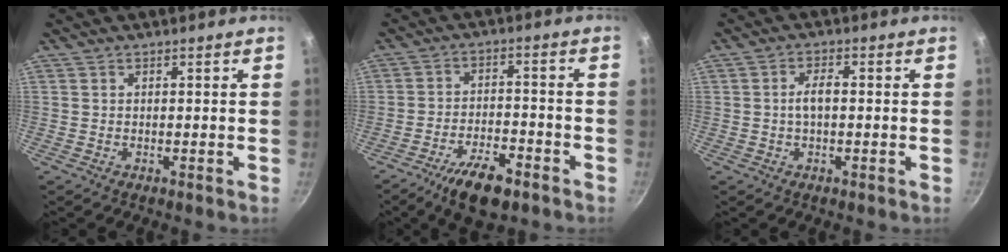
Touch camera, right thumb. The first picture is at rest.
{"total": 10.4, "force": [-6.5, 4.0, 7.0], "torque": [-0.115, 0.035, -0.107]}
{"total": 3.3, "force": [-0.2, 1.6, 2.9], "torque": [-0.056, 0.015, -0.005]}